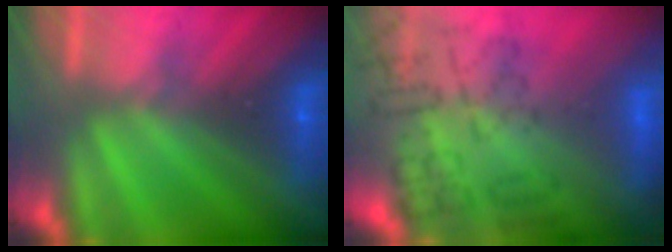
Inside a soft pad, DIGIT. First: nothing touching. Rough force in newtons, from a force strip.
{"total": 10.8}